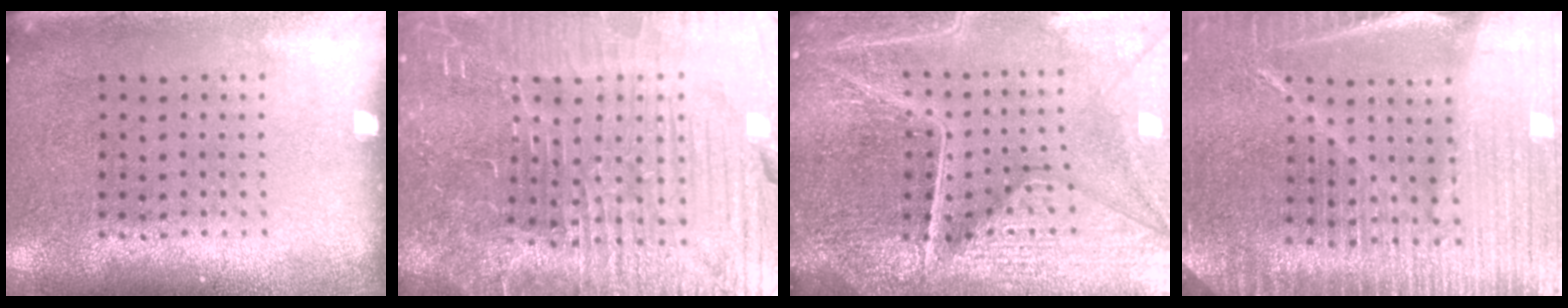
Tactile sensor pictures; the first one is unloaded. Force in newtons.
{"total": 7.4, "press": 6.6, "slide": 3.5}
{"total": 6.5, "press": 5.8, "slide": 3.0}
{"total": 5.3, "press": 4.7, "slide": 2.4}